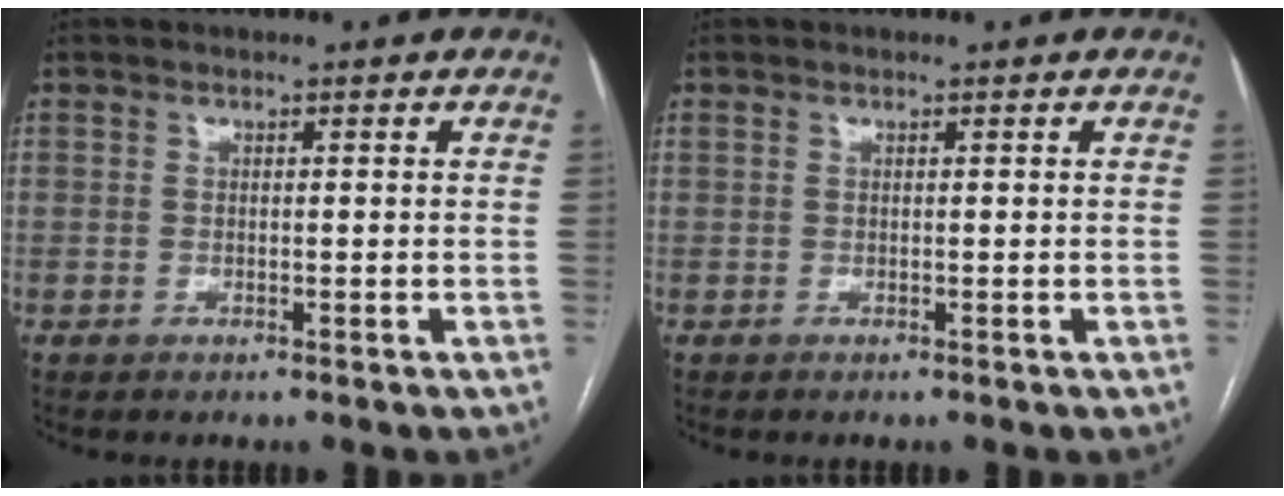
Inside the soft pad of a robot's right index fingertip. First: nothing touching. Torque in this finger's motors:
{"motor_torque": [0.07, 0.13, -0.03, 0.01]}